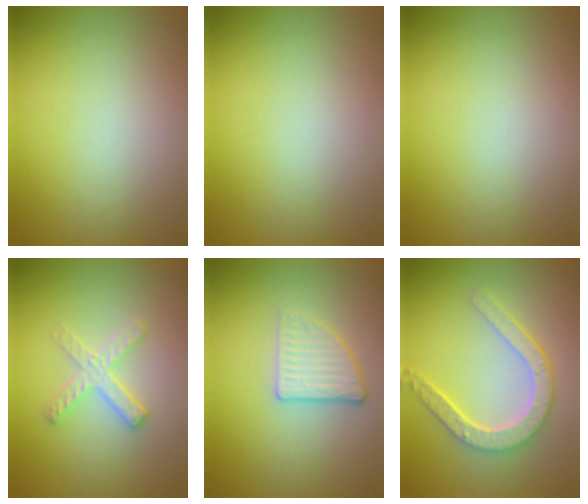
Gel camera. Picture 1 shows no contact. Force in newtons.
{"total": 0.0}
{"total": 0.0}
{"total": 2.6, "press": 2.5, "slide": 0.4}
{"total": 2.6, "press": 2.4, "slide": 1.2}
{"total": 4.6, "press": 3.7, "slide": 2.8}